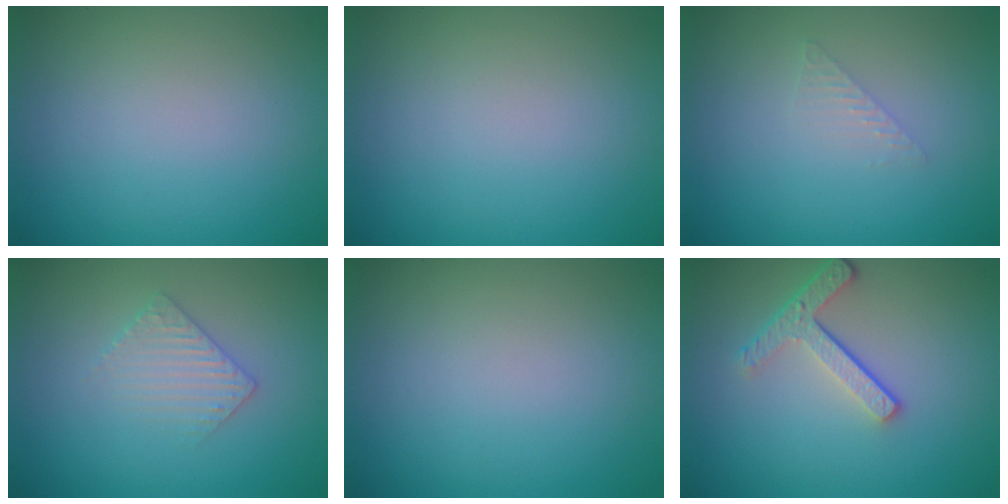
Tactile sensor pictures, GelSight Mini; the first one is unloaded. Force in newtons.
{"total": 0.0}
{"total": 1.0, "press": 1.0, "slide": 0.0}
{"total": 2.2, "press": 2.2, "slide": 0.5}
{"total": 0.0}
{"total": 3.4, "press": 2.5, "slide": 2.3}